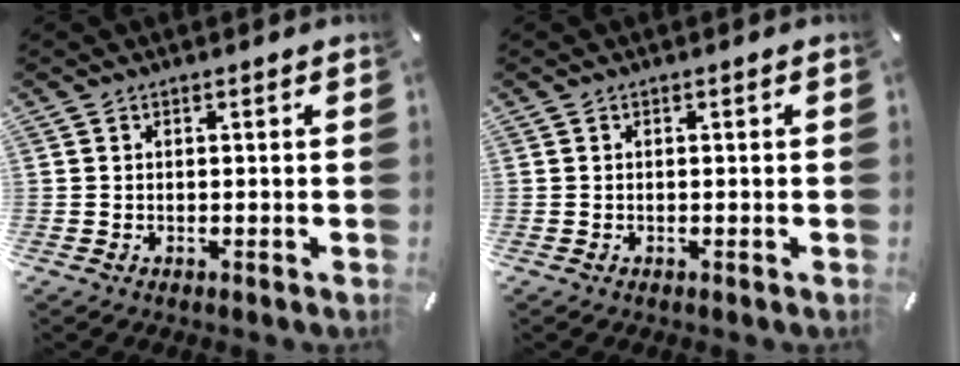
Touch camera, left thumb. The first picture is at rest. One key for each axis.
{"total": 0.0}